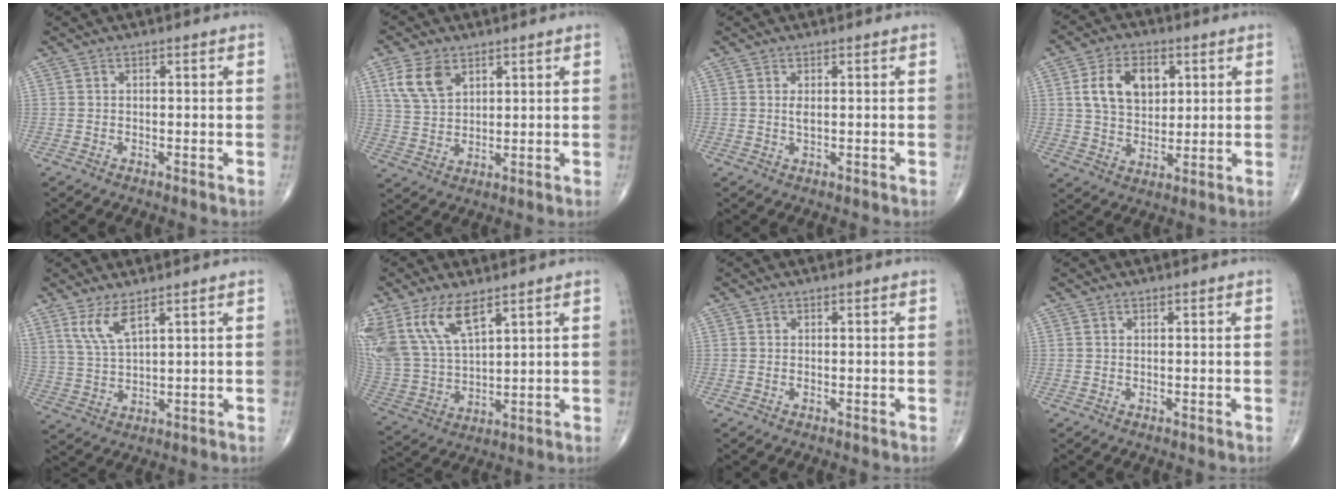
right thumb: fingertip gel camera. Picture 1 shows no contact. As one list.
[{"total": 7.8, "force": [3.8, 4.8, 4.8], "torque": [-0.083, -0.010, 0.082]}, {"total": 1.3, "force": [0.3, 0.5, 1.2], "torque": [-0.025, -0.002, 0.009]}, {"total": 11.1, "force": [3.3, 7.3, 7.7], "torque": [-0.111, -0.007, 0.062]}, {"total": 6.0, "force": [3.8, 1.6, 4.3], "torque": [-0.093, -0.023, 0.087]}, {"total": 14.2, "force": [8.2, 6.3, 9.7], "torque": [-0.196, -0.025, 0.180]}, {"total": 0.0}, {"total": 0.0}]